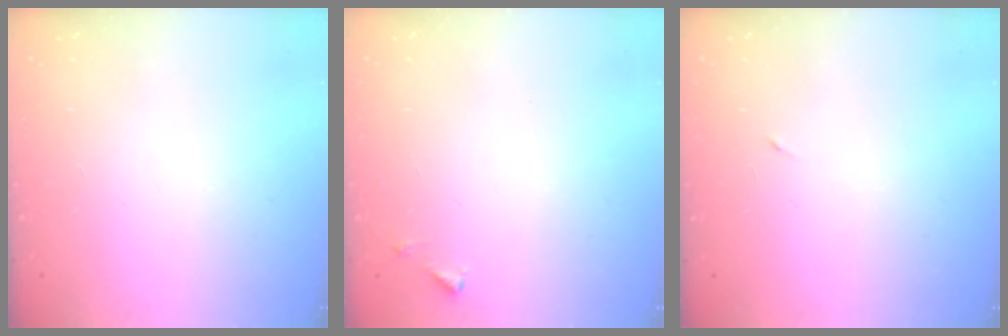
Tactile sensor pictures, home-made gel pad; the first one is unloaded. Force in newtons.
{"total": 3.2, "press": 3.2, "slide": 0.3}
{"total": 3.1, "press": 2.9, "slide": 1.1}